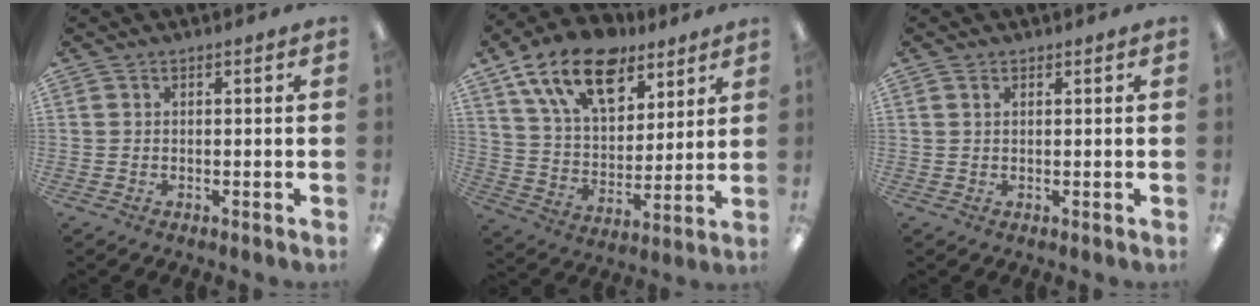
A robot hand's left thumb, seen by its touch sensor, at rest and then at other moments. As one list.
[{"total": 18.4, "force": [11.5, 10.2, 10.2], "torque": [-0.178, -0.048, 0.208]}, {"total": 1.0, "force": [0.6, 0.5, 0.6], "torque": [-0.013, 0.002, 0.010]}]